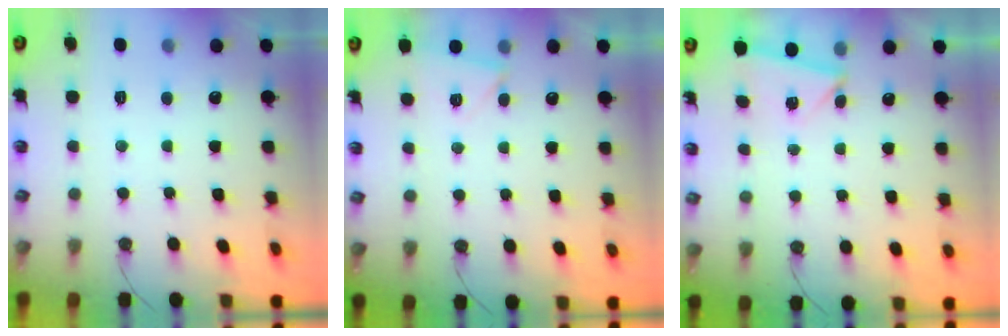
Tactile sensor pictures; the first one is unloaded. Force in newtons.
{"total": 3.2, "press": 3.0, "slide": 1.1}
{"total": 2.9, "press": 2.8, "slide": 0.7}